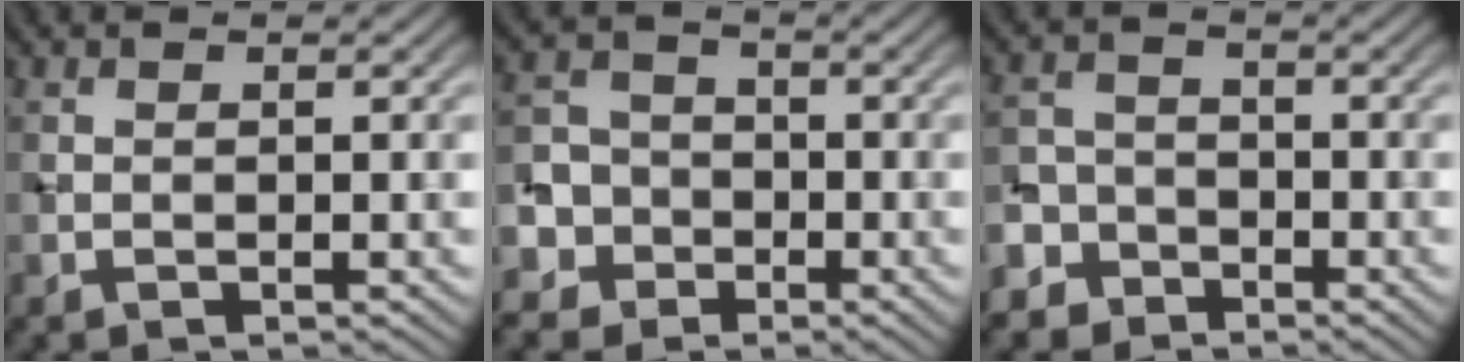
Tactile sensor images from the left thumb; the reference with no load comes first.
{"total": 6.8, "force": [-3.0, 5.9, 1.5], "torque": [-0.044, -0.005, -0.084]}
{"total": 4.7, "force": [-3.1, 3.4, 0.6], "torque": [0.003, 0.000, -0.075]}